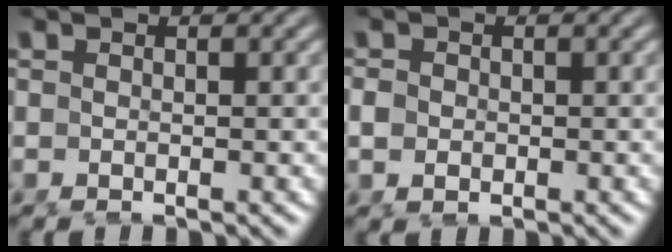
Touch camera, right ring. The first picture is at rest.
{"total": 1.1, "force": [-0.5, 0.7, 0.7], "torque": [-0.017, -0.014, 0.000]}